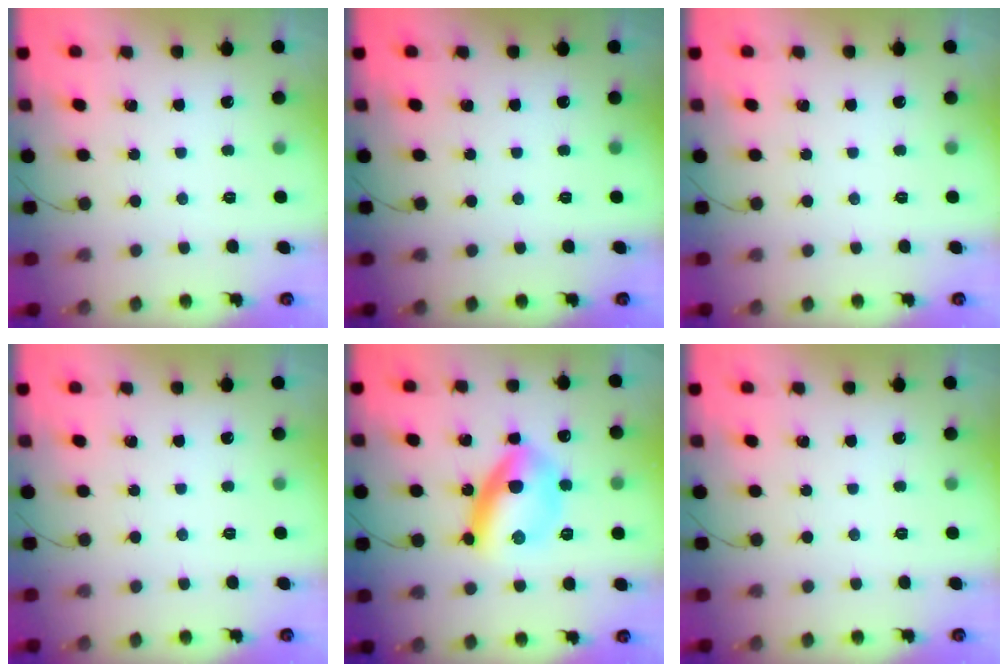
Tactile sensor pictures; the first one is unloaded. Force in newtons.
{"total": 0.0}
{"total": 0.0}
{"total": 0.0}
{"total": 12.8, "press": 12.8, "slide": 0.3}
{"total": 0.0}